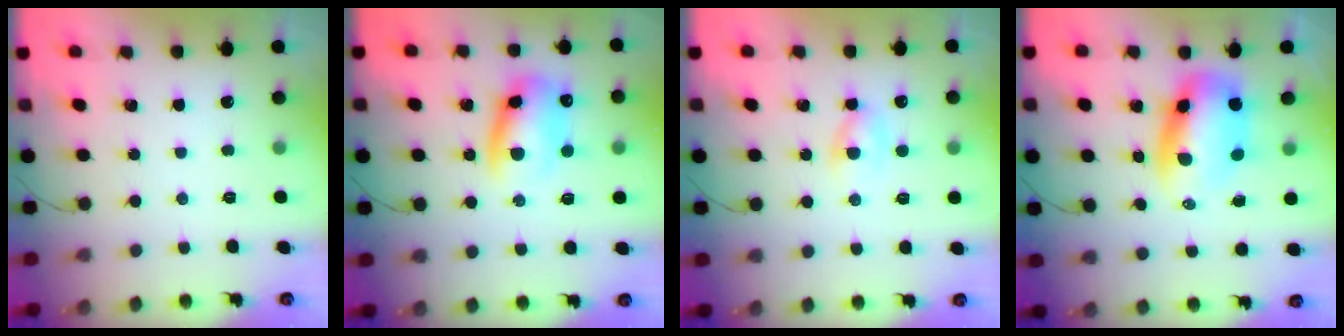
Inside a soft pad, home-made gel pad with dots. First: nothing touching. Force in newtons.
{"total": 11.2, "press": 11.0, "slide": 2.2}
{"total": 2.5, "press": 2.2, "slide": 1.1}
{"total": 8.7, "press": 8.3, "slide": 2.3}